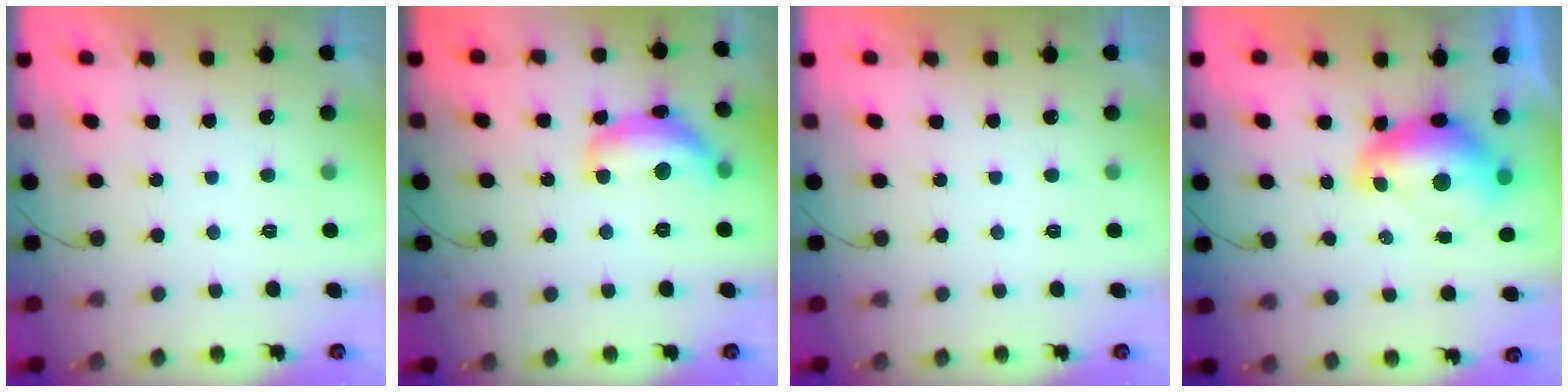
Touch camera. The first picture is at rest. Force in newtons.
{"total": 14.2, "press": 14.2, "slide": 1.0}
{"total": 0.0}
{"total": 9.8, "press": 9.8, "slide": 1.1}